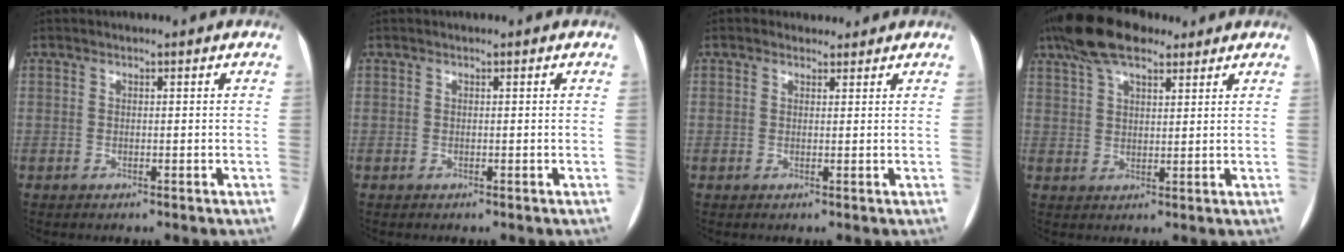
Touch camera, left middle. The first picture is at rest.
{"total": 0.0}
{"total": 1.9, "force": [1.5, 1.1, 0.0], "torque": [0.000, 0.011, 0.019]}
{"total": 10.3, "force": [7.4, 3.8, 6.1], "torque": [-0.119, 0.036, 0.132]}